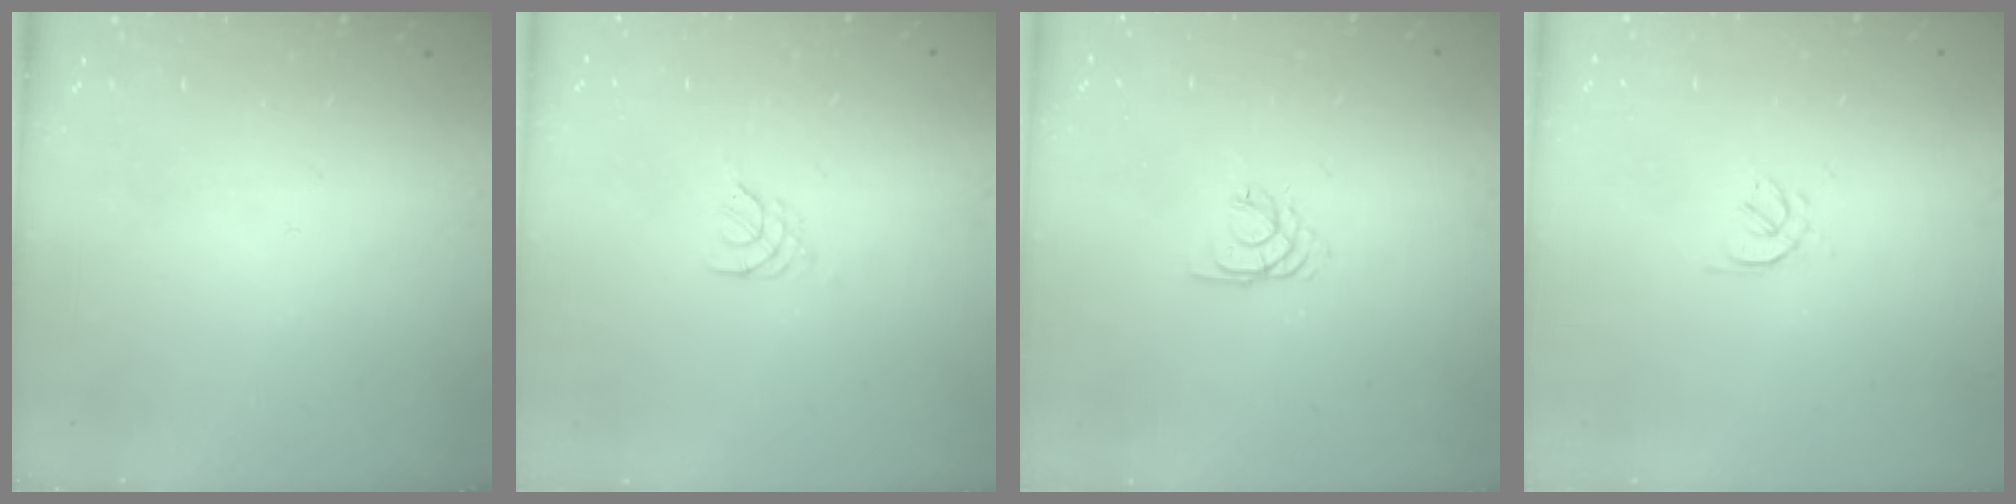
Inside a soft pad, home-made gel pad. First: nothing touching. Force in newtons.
{"total": 2.0, "press": 1.9, "slide": 0.4}
{"total": 1.4, "press": 1.3, "slide": 0.3}
{"total": 1.5, "press": 1.4, "slide": 0.6}